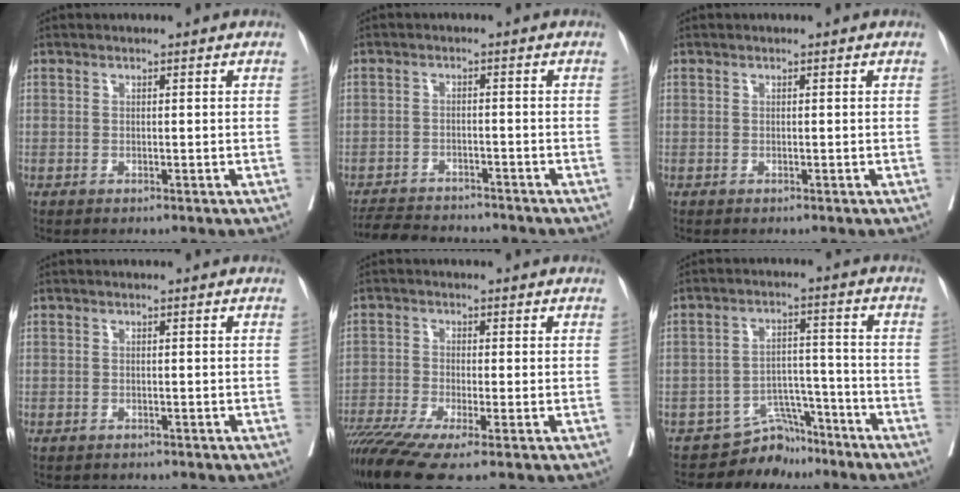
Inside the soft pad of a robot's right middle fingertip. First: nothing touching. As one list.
[{"total": 7.7, "force": [-7.2, 2.2, 1.6], "torque": [-0.022, -0.002, -0.112]}, {"total": 0.0}, {"total": 1.4, "force": [-1.3, 0.6, 0.1], "torque": [-0.010, -0.003, -0.021]}, {"total": 9.9, "force": [-7.2, 0.3, 6.8], "torque": [-0.121, -0.018, -0.126]}, {"total": 5.6, "force": [-5.1, 2.3, -0.5], "torque": [0.011, 0.035, -0.082]}]